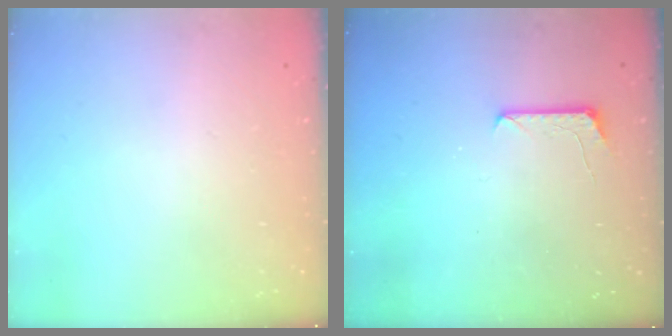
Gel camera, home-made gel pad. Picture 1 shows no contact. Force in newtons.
{"total": 7.0, "press": 6.9, "slide": 0.7}